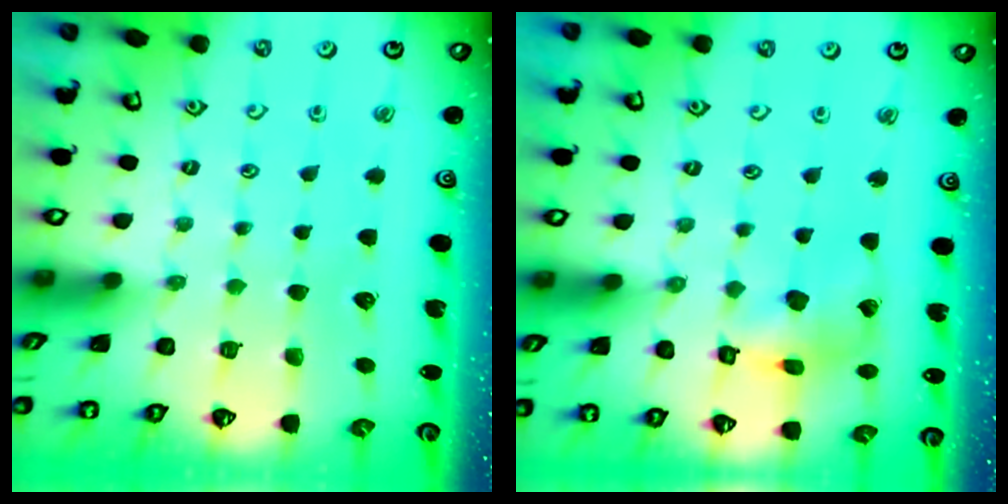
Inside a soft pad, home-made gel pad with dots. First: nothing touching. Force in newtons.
{"total": 7.8, "press": 7.7, "slide": 0.9}